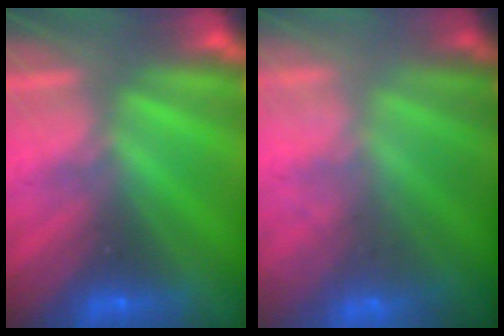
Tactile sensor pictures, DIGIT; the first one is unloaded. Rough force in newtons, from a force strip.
{"total": 7.3}